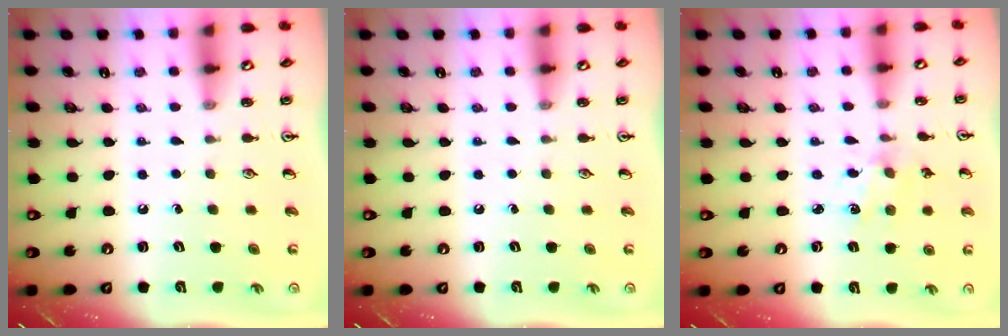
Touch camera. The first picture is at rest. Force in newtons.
{"total": 0.0}
{"total": 2.1, "press": 2.1, "slide": 0.4}